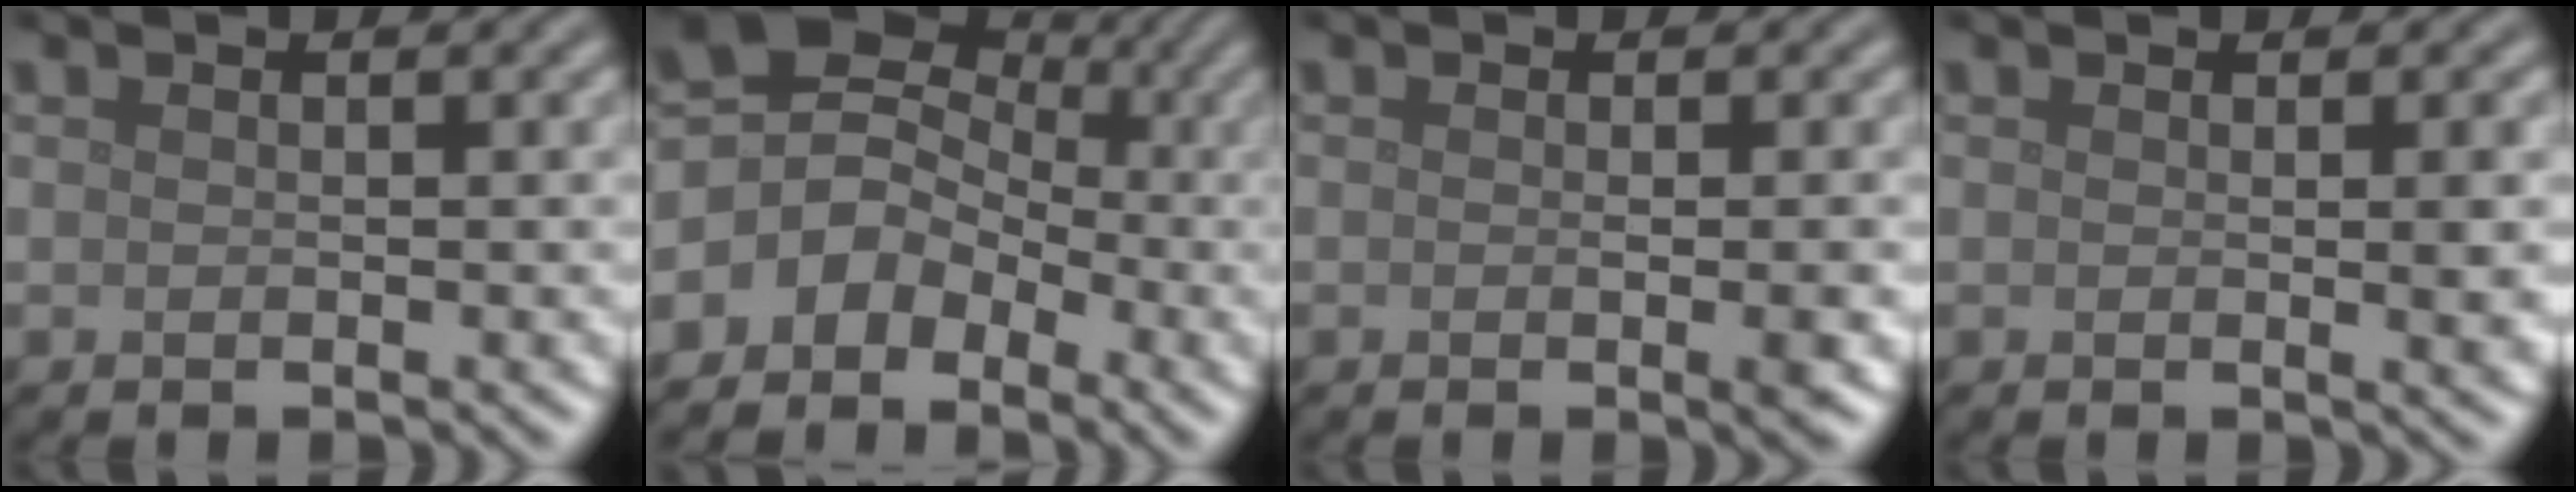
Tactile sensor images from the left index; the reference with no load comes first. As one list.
[{"total": 5.1, "force": [-1.9, 4.2, 2.3], "torque": [-0.030, 0.010, -0.056]}, {"total": 1.9, "force": [-0.3, 0.4, 1.9], "torque": [-0.023, -0.004, -0.004]}, {"total": 2.7, "force": [0.2, 0.7, 2.6], "torque": [-0.028, -0.001, 0.000]}]